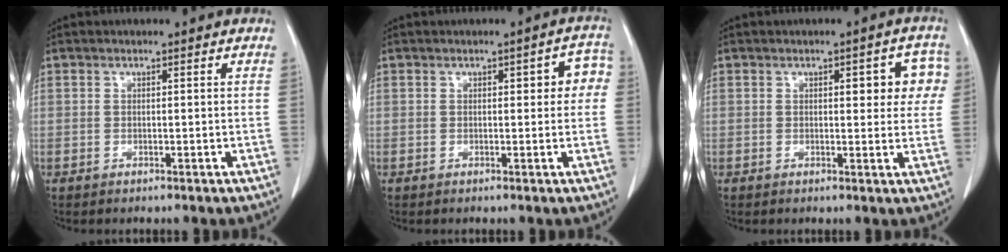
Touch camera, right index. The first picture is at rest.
{"total": 4.3, "force": [0.7, 1.8, 3.8], "torque": [-0.031, 0.021, 0.004]}
{"total": 6.2, "force": [1.7, 2.5, 5.4], "torque": [-0.047, 0.017, 0.016]}